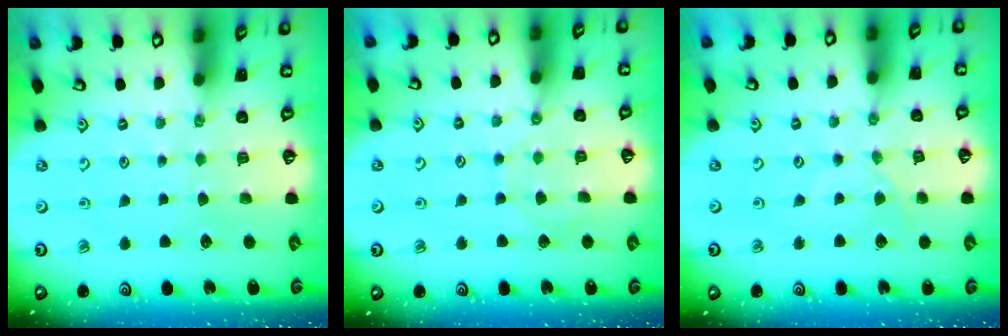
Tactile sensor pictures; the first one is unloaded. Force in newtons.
{"total": 3.3, "press": 3.2, "slide": 0.4}
{"total": 0.6, "press": 0.5, "slide": 0.2}